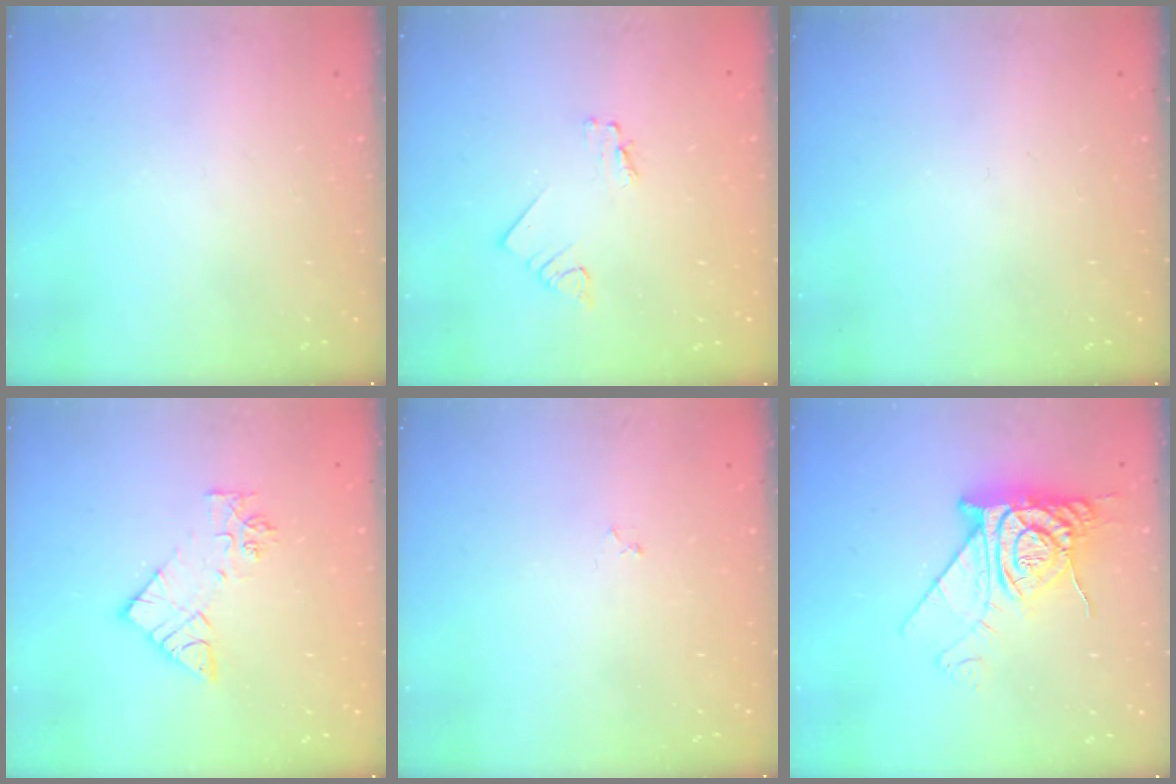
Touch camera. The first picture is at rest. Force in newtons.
{"total": 1.8, "press": 1.7, "slide": 0.2}
{"total": 0.0}
{"total": 10.2, "press": 10.1, "slide": 0.9}
{"total": 2.2, "press": 2.1, "slide": 0.3}
{"total": 14.4, "press": 14.4, "slide": 1.3}